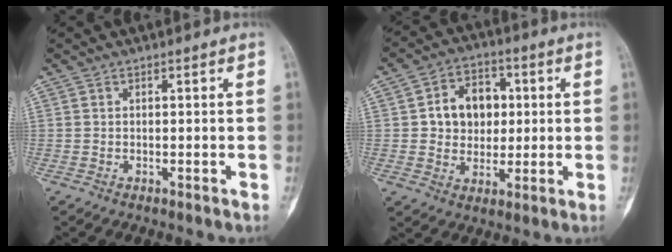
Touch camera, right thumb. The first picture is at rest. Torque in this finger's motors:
{"motor_torque": [0.03, -0.07, 0.53, -0.51, 0.06]}